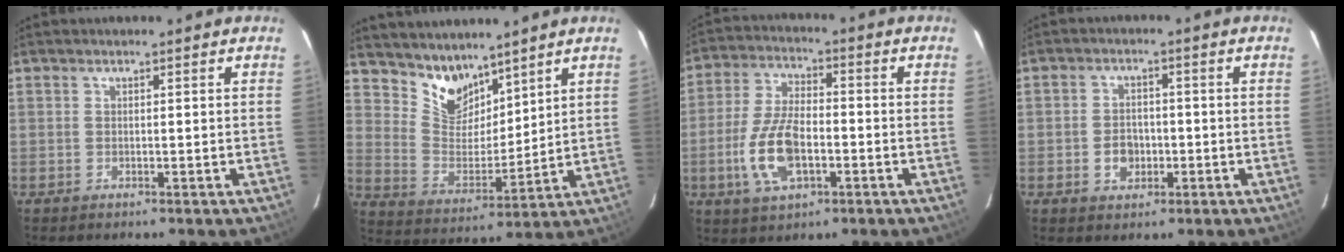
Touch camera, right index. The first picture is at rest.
{"total": 10.0, "force": [8.1, 5.0, 2.9], "torque": [-0.054, 0.002, 0.163]}
{"total": 12.2, "force": [-3.5, 5.9, 10.1], "torque": [-0.215, 0.000, -0.062]}
{"total": 4.7, "force": [-1.2, 3.7, 2.5], "torque": [-0.047, 0.009, -0.015]}